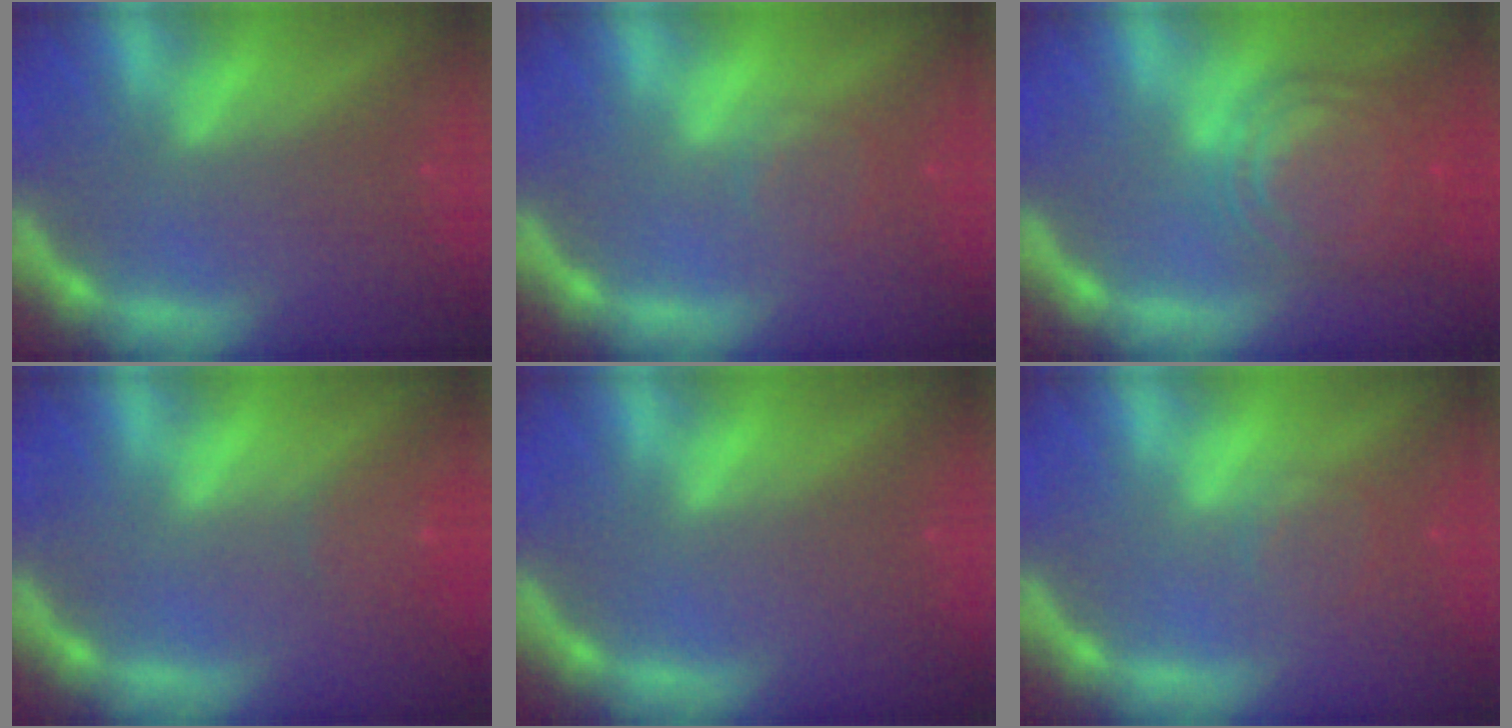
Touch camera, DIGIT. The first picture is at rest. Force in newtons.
{"total": 2.0}
{"total": 9.1}
{"total": 1.9}
{"total": 0.0}
{"total": 2.0}